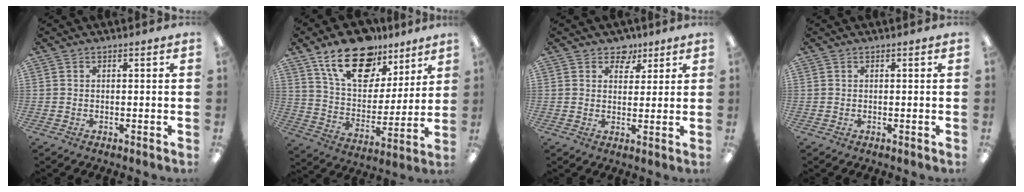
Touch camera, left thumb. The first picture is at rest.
{"total": 19.6, "force": [13.3, 10.7, 9.8], "torque": [-0.162, -0.070, 0.234]}
{"total": 5.8, "force": [4.0, 4.0, 1.3], "torque": [-0.009, -0.020, 0.071]}
{"total": 0.0}